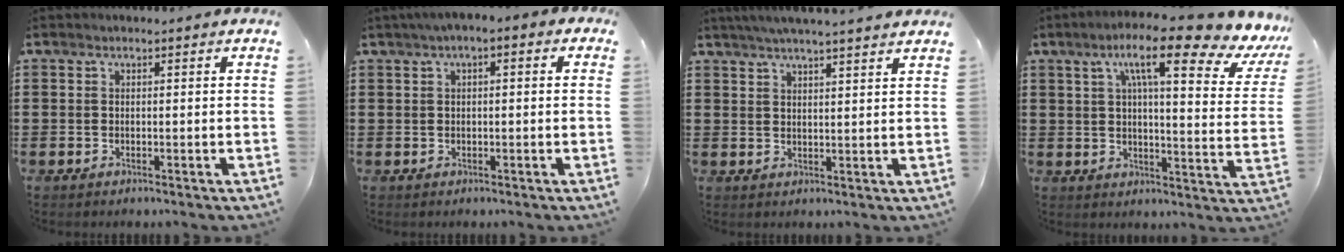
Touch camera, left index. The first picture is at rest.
{"total": 1.8, "force": [-0.1, 0.5, 1.7], "torque": [-0.031, 0.001, -0.005]}
{"total": 3.8, "force": [3.4, -0.6, 1.4], "torque": [-0.037, -0.010, 0.061]}
{"total": 12.7, "force": [8.0, 1.0, 9.8], "torque": [-0.173, -0.033, 0.117]}